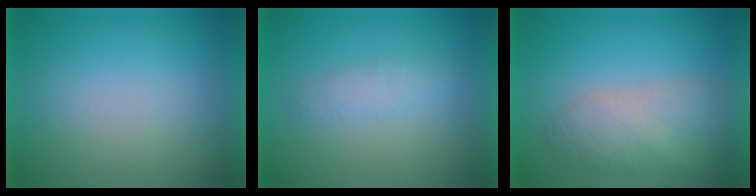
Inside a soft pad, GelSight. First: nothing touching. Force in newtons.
{"total": 2.4}
{"total": 5.5}